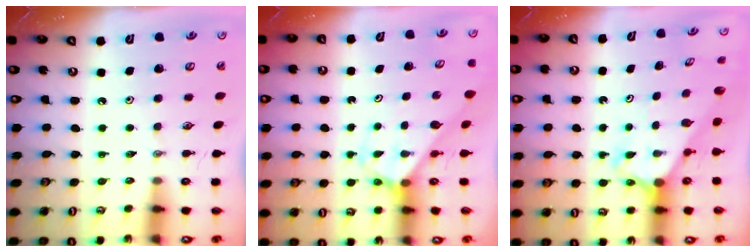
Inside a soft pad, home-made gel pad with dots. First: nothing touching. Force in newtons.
{"total": 2.6, "press": 2.6, "slide": 0.2}
{"total": 2.3, "press": 2.3, "slide": 0.2}